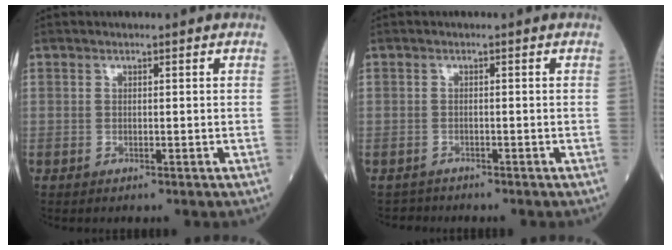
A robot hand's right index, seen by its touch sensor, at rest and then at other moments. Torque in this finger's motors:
{"motor_torque": [-0.44, 0.02, -1.06, -0.21]}